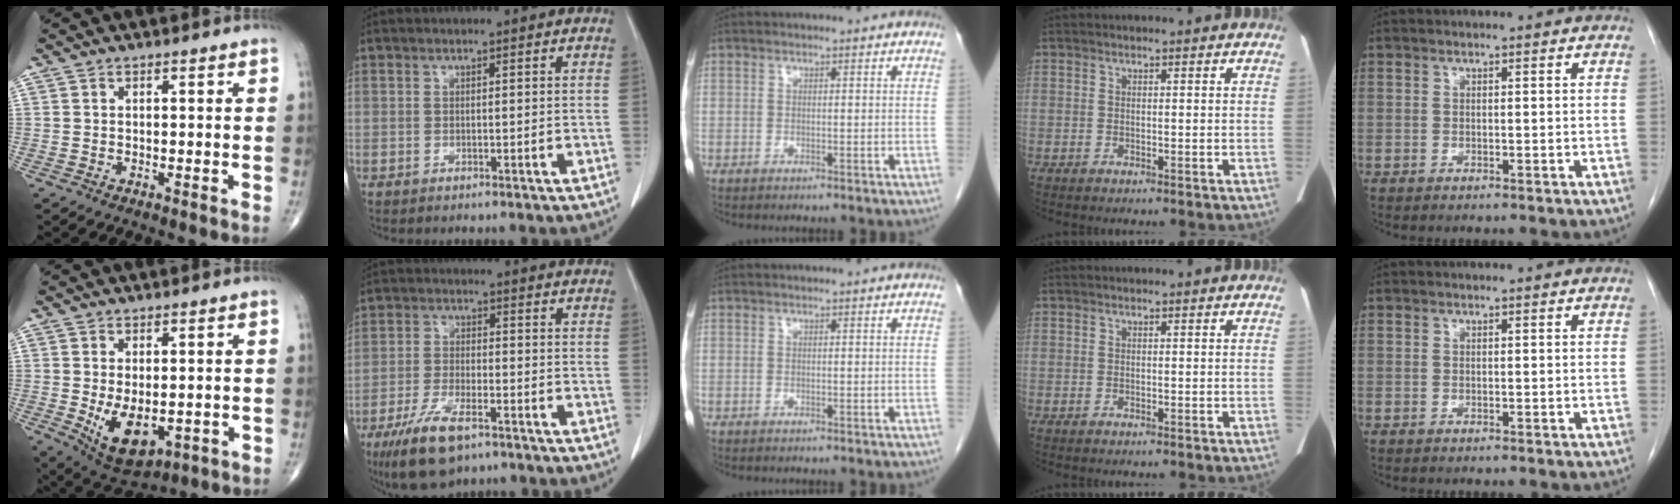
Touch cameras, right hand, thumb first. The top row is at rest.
{"thumb": {"total": 9.8, "force": [-1.6, 5.6, 7.9], "torque": [-0.118, -0.014, -0.006]}, "index": {"total": 9.9, "force": [-6.5, 3.2, 6.8], "torque": [-0.135, -0.015, -0.112]}}